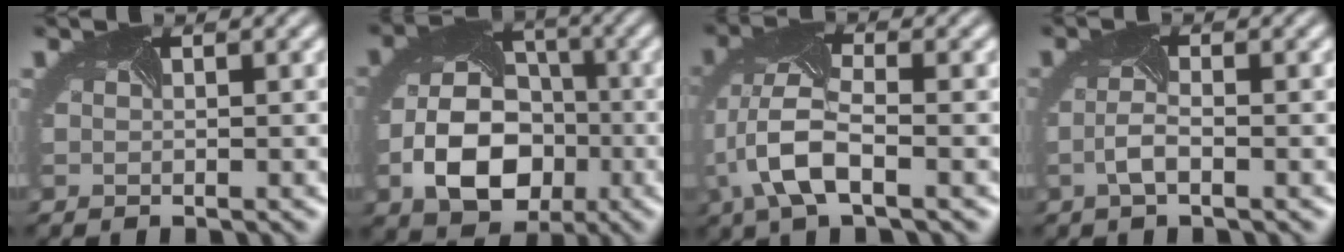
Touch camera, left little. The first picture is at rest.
{"total": 8.5, "force": [-2.5, 6.2, 5.3], "torque": [-0.105, -0.021, -0.037]}
{"total": 6.3, "force": [-1.9, 2.8, 5.2], "torque": [-0.130, 0.002, -0.042]}
{"total": 1.8, "force": [-0.9, 0.4, 1.5], "torque": [-0.041, -0.003, -0.019]}